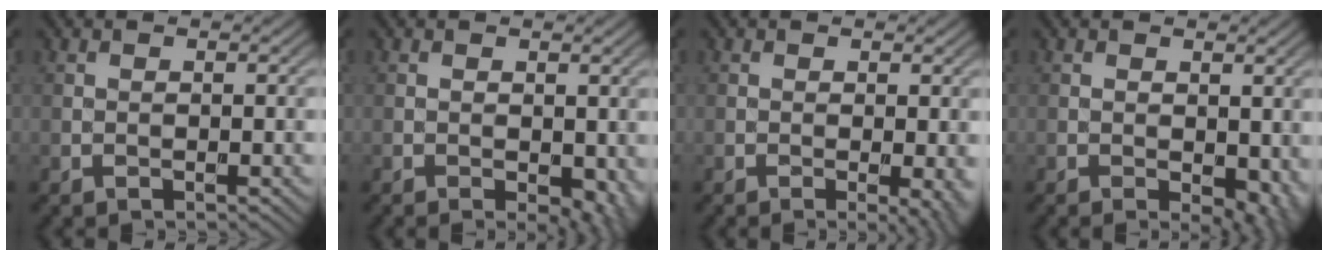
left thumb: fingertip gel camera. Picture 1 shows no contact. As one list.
[{"total": 3.9, "force": [-1.0, 2.2, 3.1], "torque": [-0.045, -0.013, -0.012]}, {"total": 2.8, "force": [-0.5, 0.5, 2.7], "torque": [-0.036, -0.006, -0.008]}, {"total": 4.6, "force": [-1.0, 2.6, 3.7], "torque": [-0.052, -0.013, -0.010]}]